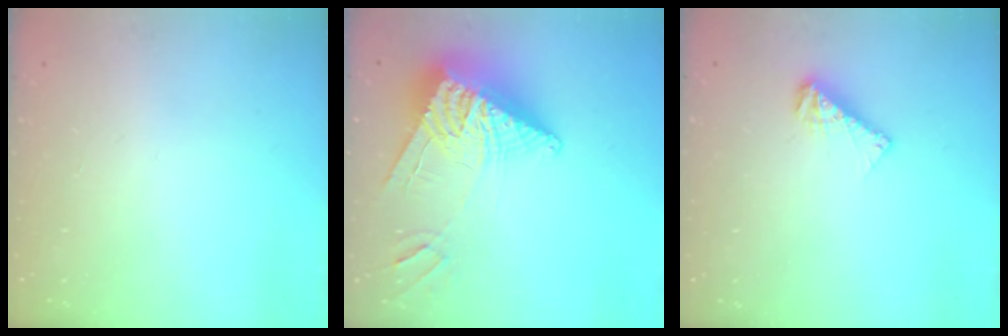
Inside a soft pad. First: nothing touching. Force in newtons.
{"total": 12.4, "press": 12.3, "slide": 1.7}
{"total": 5.4, "press": 5.4, "slide": 0.5}